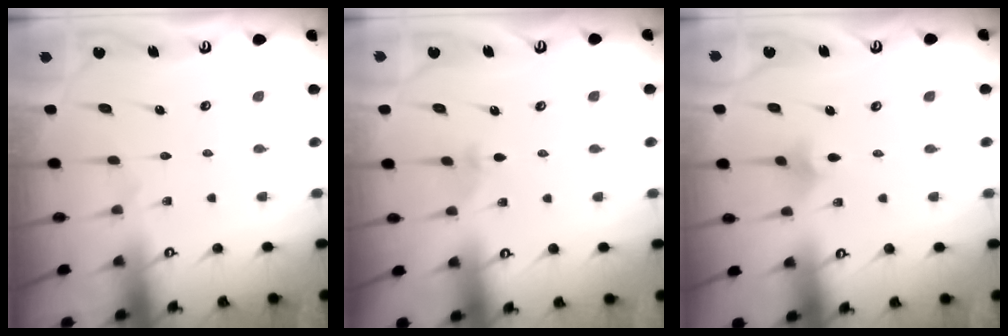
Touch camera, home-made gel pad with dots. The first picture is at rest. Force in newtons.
{"total": 3.2, "press": 3.1, "slide": 0.7}
{"total": 3.5, "press": 3.4, "slide": 0.9}